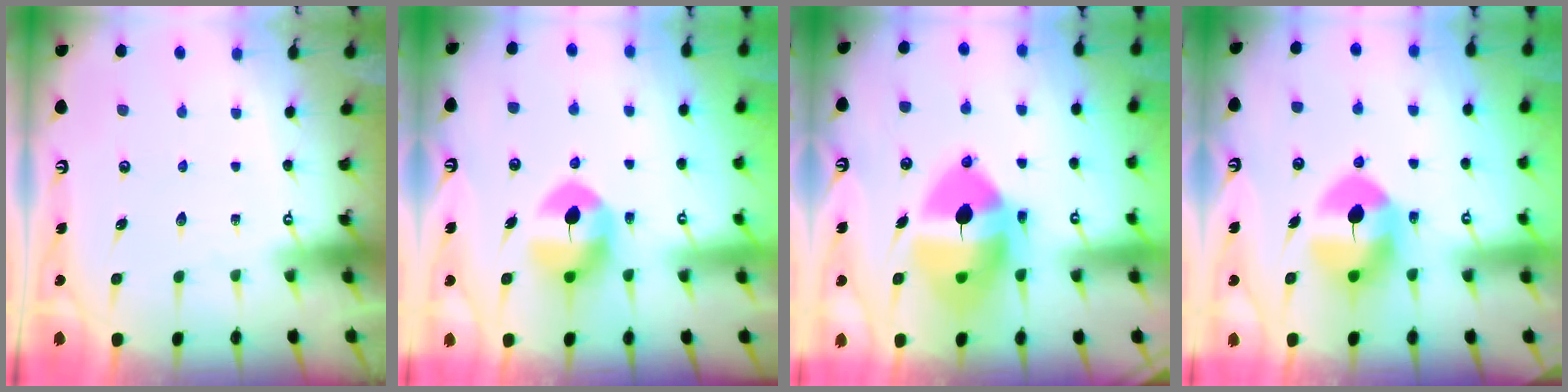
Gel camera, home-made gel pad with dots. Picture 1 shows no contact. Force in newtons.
{"total": 9.2, "press": 9.1, "slide": 1.4}
{"total": 15.6, "press": 15.4, "slide": 2.1}
{"total": 9.7, "press": 9.6, "slide": 1.6}